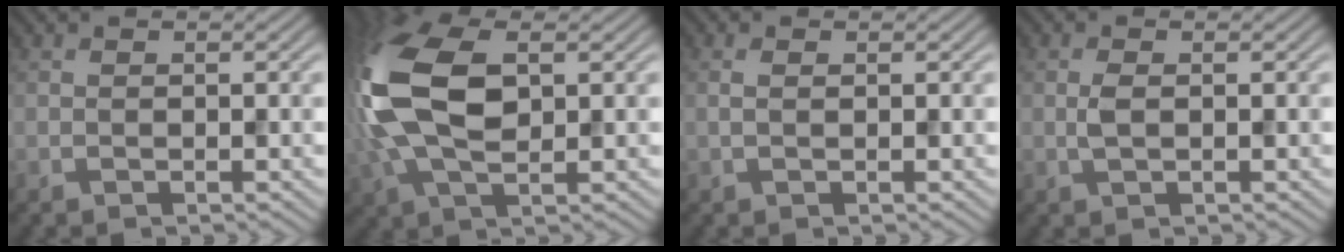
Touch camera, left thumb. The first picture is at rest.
{"total": 14.0, "force": [1.3, 7.5, 11.8], "torque": [-0.291, 0.013, 0.018]}
{"total": 0.9, "force": [0.2, 0.4, 0.8], "torque": [-0.020, 0.001, 0.002]}
{"total": 1.6, "force": [0.0, 0.7, 1.5], "torque": [-0.036, 0.002, -0.002]}